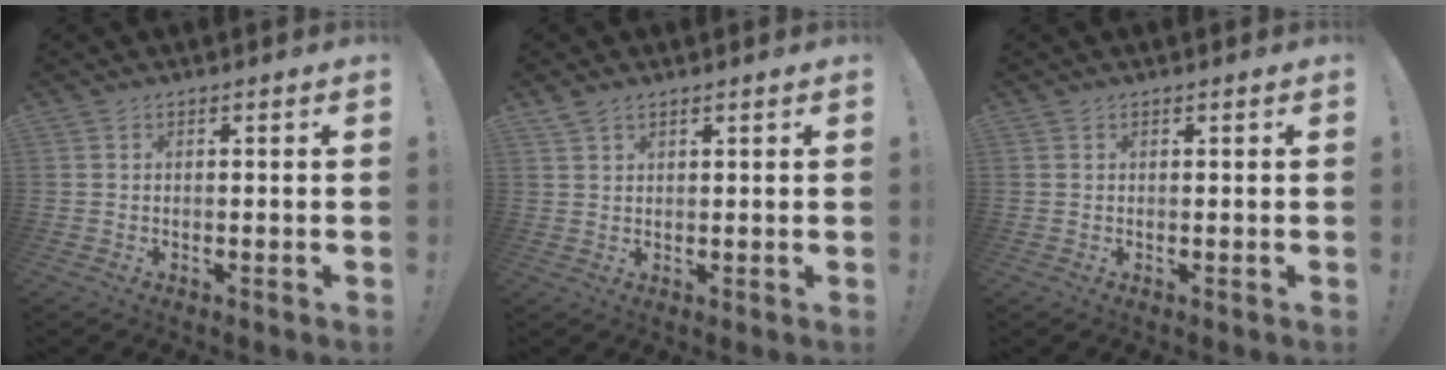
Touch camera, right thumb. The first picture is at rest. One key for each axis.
{"total": 2.6, "fx": 2.0, "fy": 1.1, "fz": 1.4, "tx": -0.028, "ty": -0.005, "tz": 0.037}
{"total": 0.0}